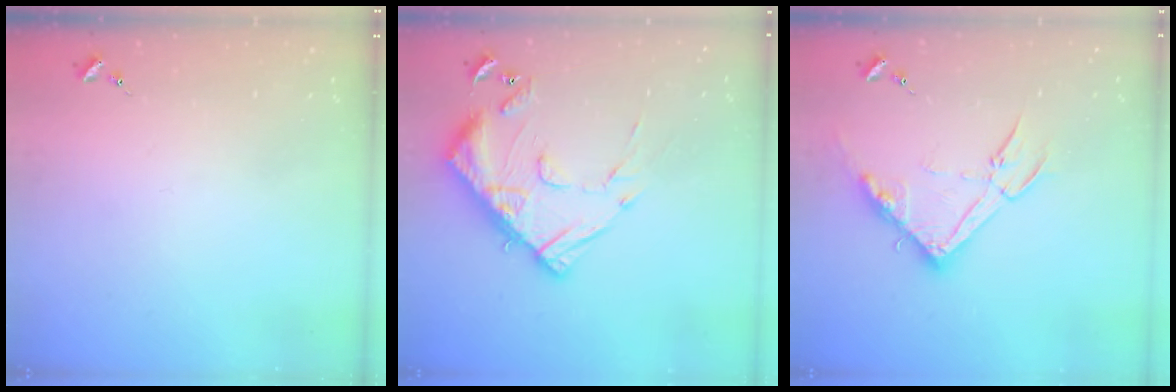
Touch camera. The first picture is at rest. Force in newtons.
{"total": 16.6, "press": 16.6, "slide": 1.4}
{"total": 15.2, "press": 15.2, "slide": 0.6}